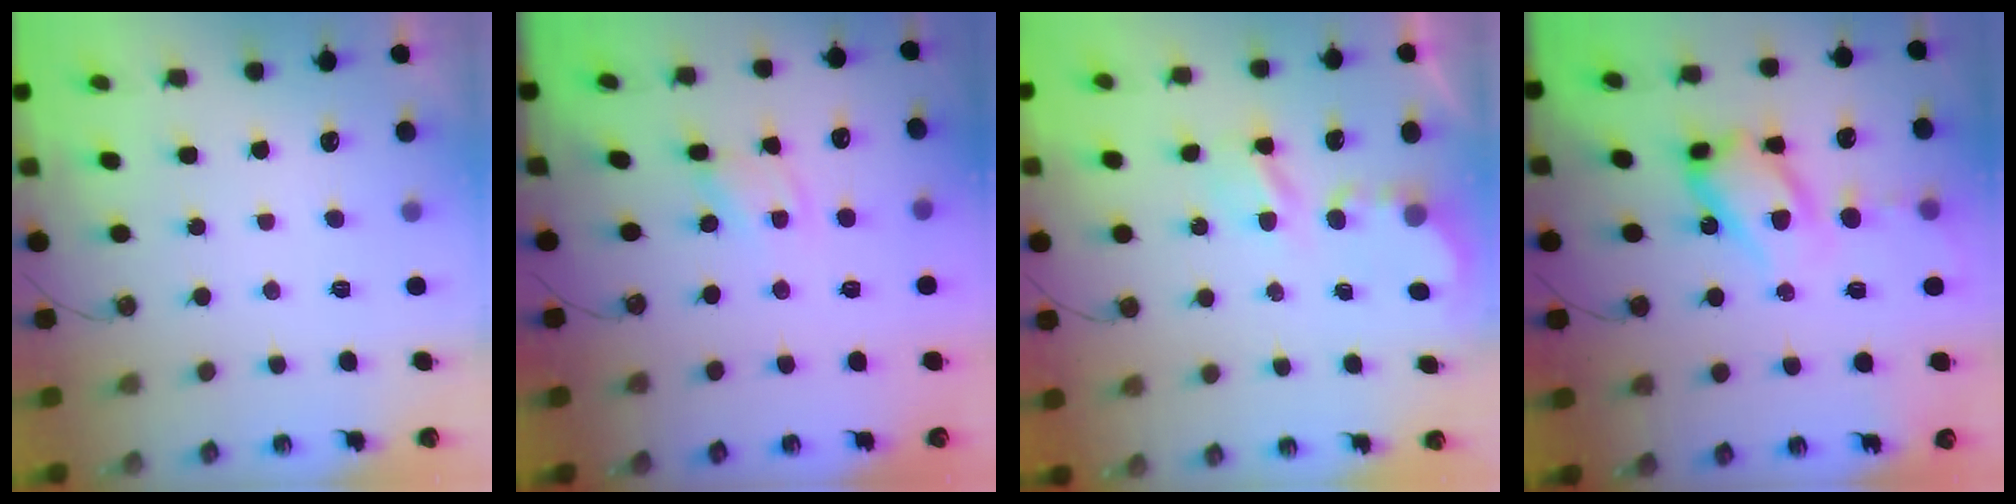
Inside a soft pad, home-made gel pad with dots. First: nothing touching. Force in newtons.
{"total": 1.8, "press": 1.8, "slide": 0.2}
{"total": 4.5, "press": 4.5, "slide": 0.1}
{"total": 15.7, "press": 15.5, "slide": 2.6}